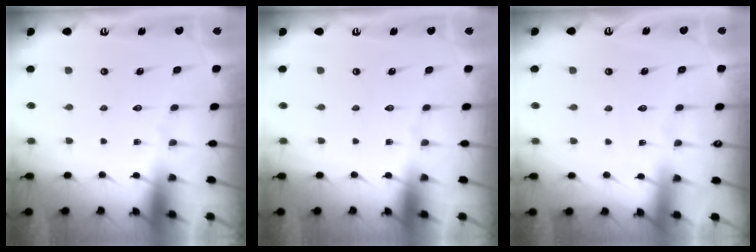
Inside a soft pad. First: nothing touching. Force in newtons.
{"total": 0.0}
{"total": 2.1, "press": 2.1, "slide": 0.2}